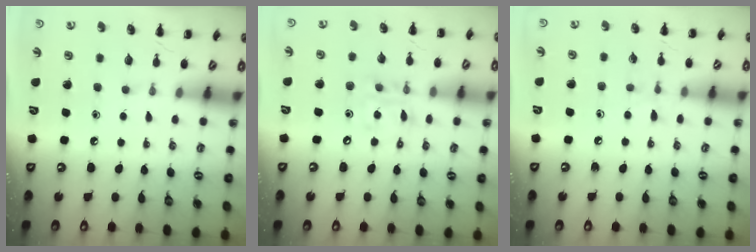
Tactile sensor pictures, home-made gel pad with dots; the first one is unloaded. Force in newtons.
{"total": 10.8, "press": 10.5, "slide": 2.3}
{"total": 6.2, "press": 5.9, "slide": 2.1}